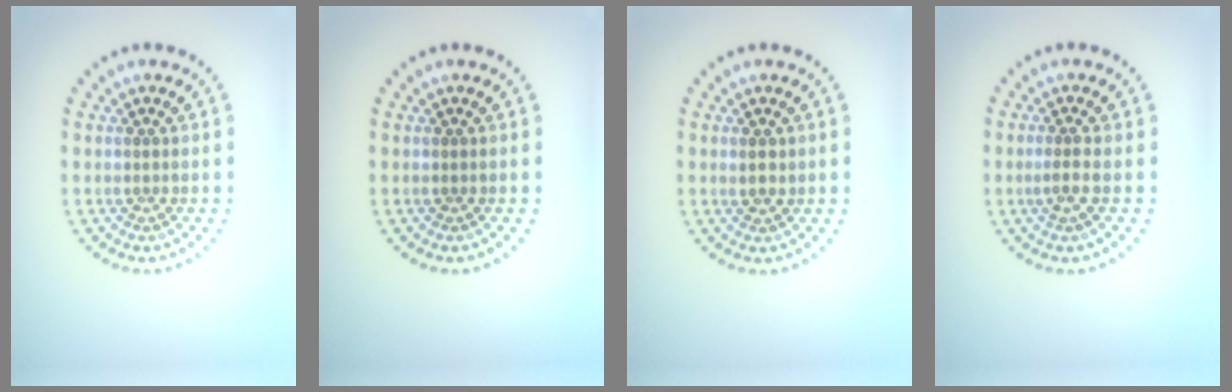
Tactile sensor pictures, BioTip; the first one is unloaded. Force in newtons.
{"total": 0.0}
{"total": 1.1, "press": 1.1, "slide": 0.3}
{"total": 1.1, "press": 0.7, "slide": 0.8}